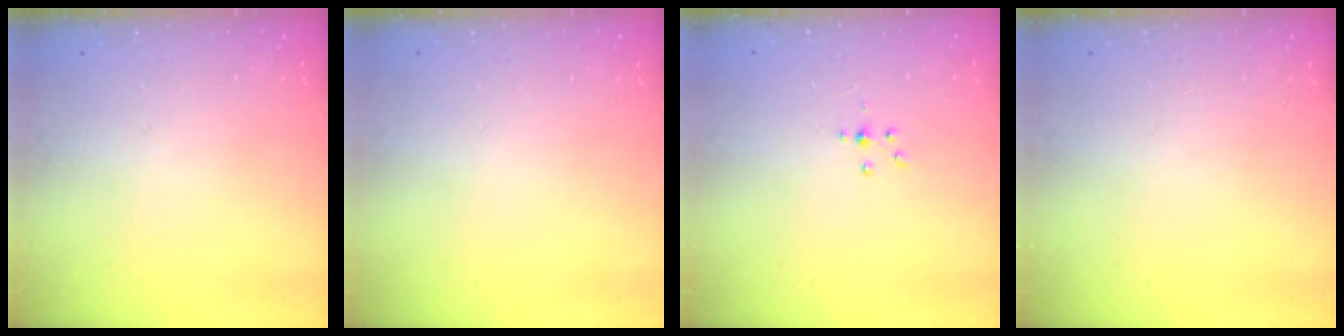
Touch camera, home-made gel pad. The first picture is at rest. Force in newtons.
{"total": 0.0}
{"total": 2.2, "press": 2.1, "slide": 0.5}
{"total": 0.0}